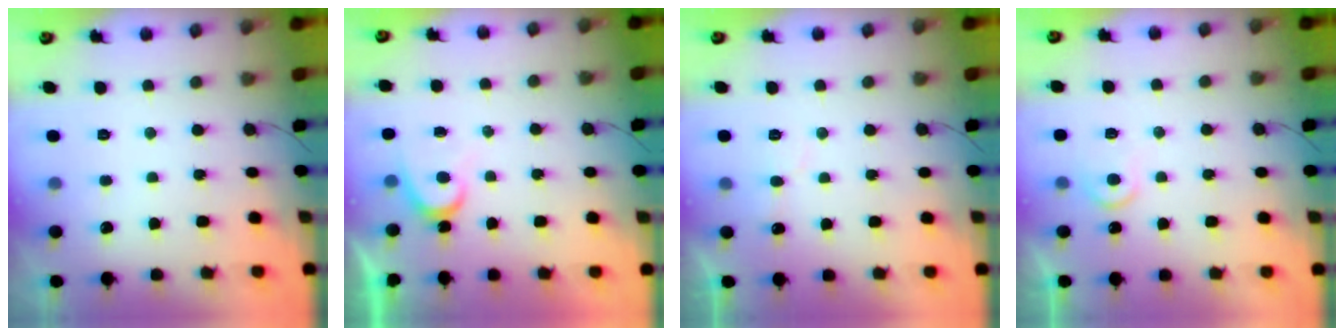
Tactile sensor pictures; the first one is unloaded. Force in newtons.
{"total": 5.1, "press": 5.1, "slide": 0.5}
{"total": 4.6, "press": 4.5, "slide": 0.3}
{"total": 5.0, "press": 5.0, "slide": 0.5}